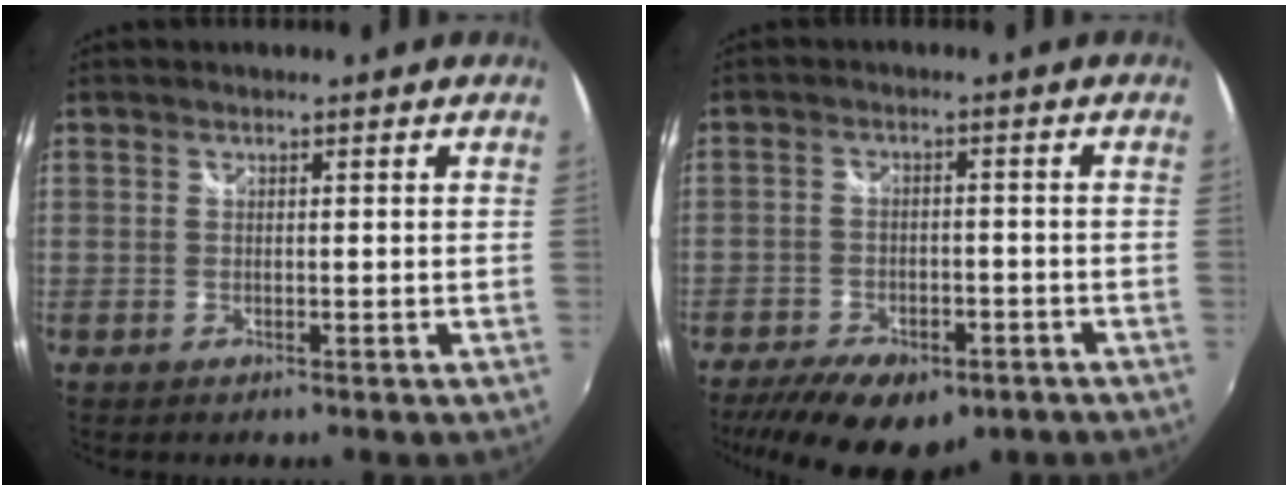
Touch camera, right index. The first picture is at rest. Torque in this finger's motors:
{"motor_torque": [1.14, -0.99, 0.30, 0.08]}